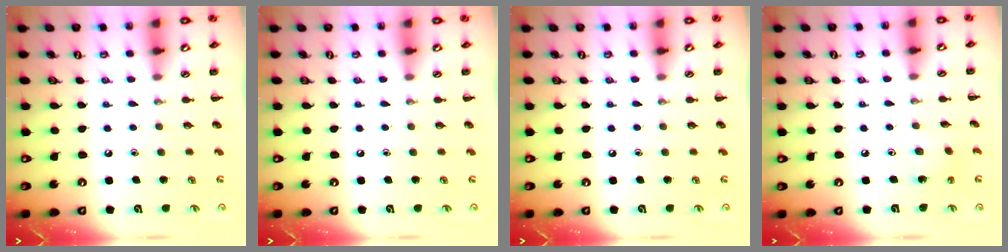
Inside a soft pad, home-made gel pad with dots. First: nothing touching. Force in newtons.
{"total": 0.0}
{"total": 0.0}
{"total": 1.5, "press": 1.5, "slide": 0.5}